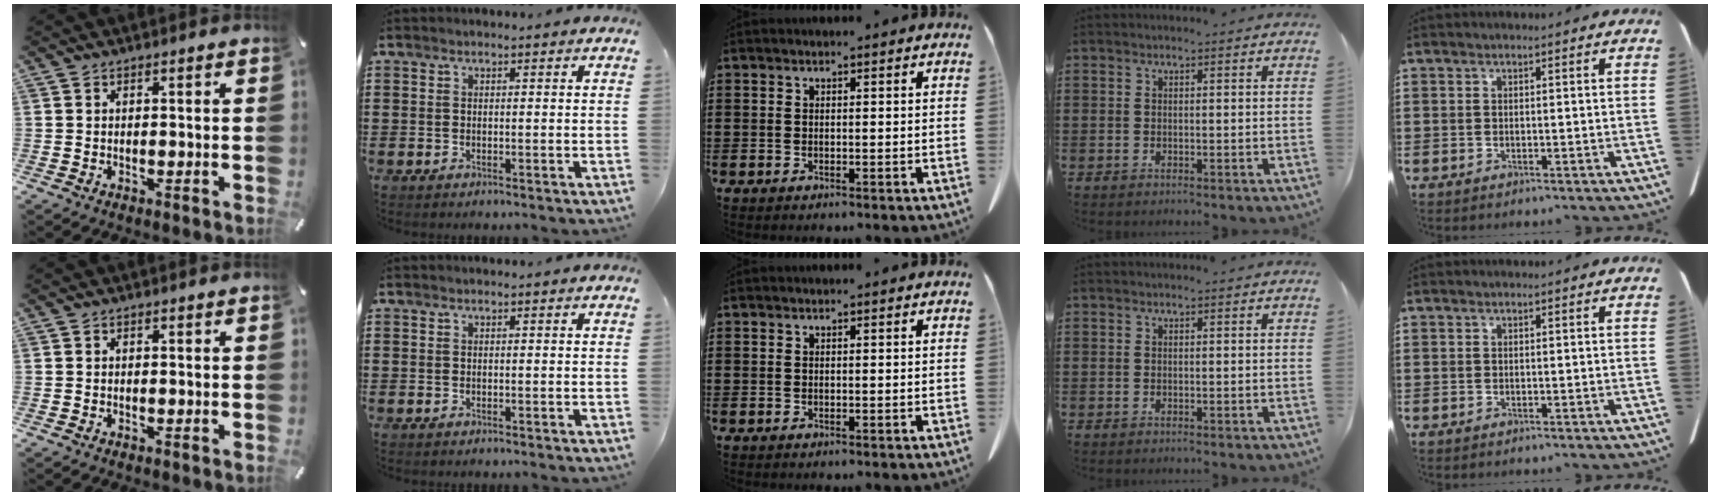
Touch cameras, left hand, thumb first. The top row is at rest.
{}